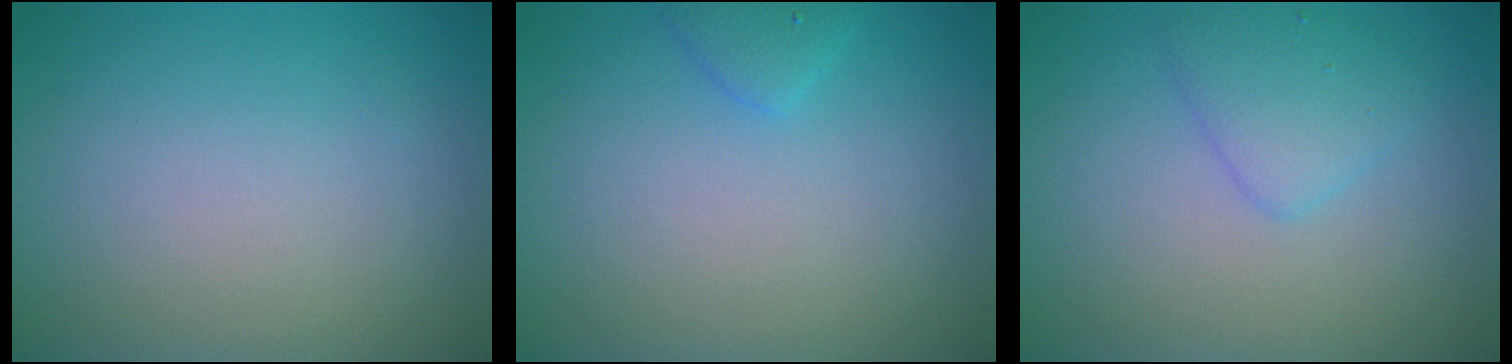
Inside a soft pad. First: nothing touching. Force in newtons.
{"total": 1.4, "press": 1.4, "slide": 0.1}
{"total": 2.6, "press": 2.6, "slide": 0.0}